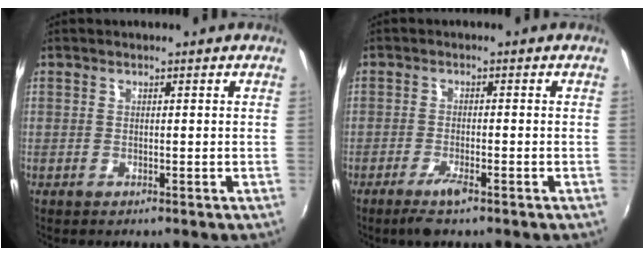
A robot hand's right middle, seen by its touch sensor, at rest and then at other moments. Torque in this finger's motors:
{"motor_torque": [0.39, -0.32, 0.23, 0.04]}